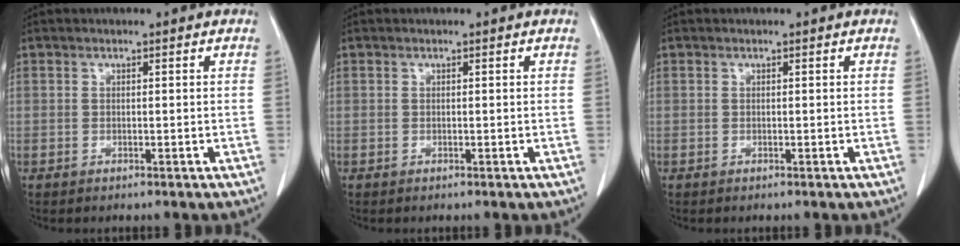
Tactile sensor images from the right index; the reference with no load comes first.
{"total": 0.0}
{"total": 0.0}